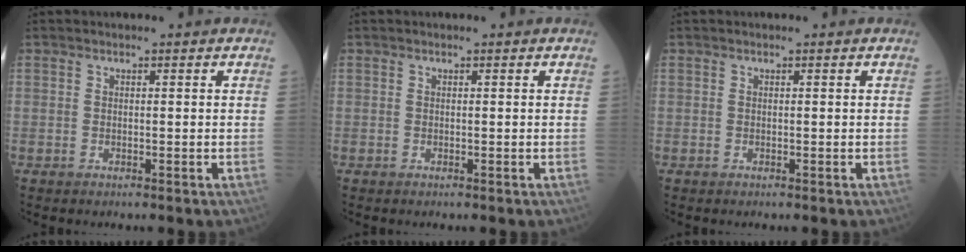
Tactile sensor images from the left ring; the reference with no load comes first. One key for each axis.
{"total": 0.0}
{"total": 0.0}